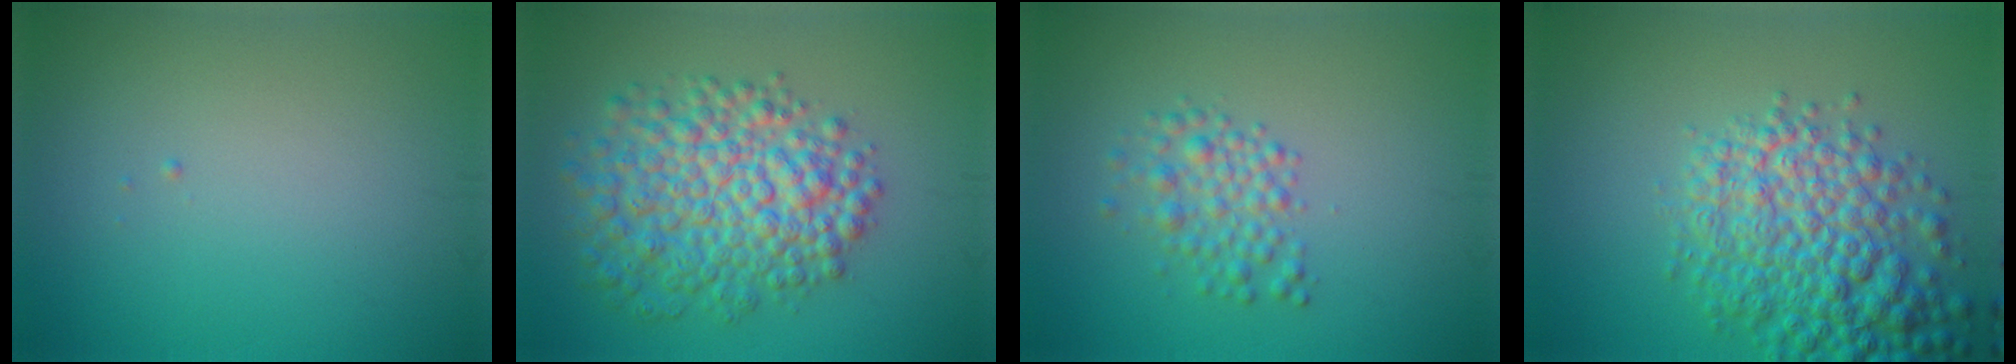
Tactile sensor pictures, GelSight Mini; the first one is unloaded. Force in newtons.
{"total": 7.9, "press": 7.9, "slide": 0.2}
{"total": 2.7, "press": 2.7, "slide": 0.1}
{"total": 8.1, "press": 8.1, "slide": 0.3}